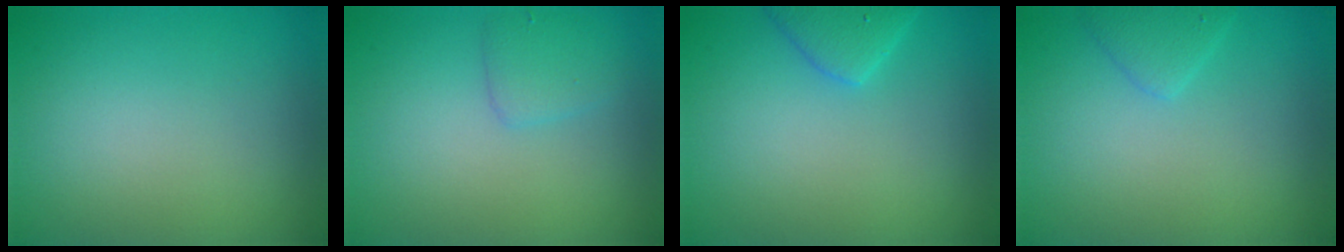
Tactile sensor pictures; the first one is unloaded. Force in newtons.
{"total": 1.7, "press": 1.7, "slide": 0.1}
{"total": 2.3, "press": 2.3, "slide": 0.2}
{"total": 1.5, "press": 1.5, "slide": 0.1}